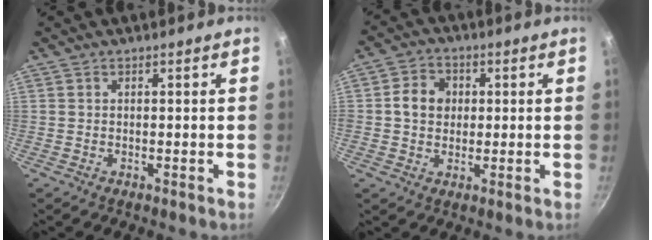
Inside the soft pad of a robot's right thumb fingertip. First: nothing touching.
{"total": 6.3, "force": [0.7, 5.4, 3.0], "torque": [-0.026, 0.007, 0.002]}